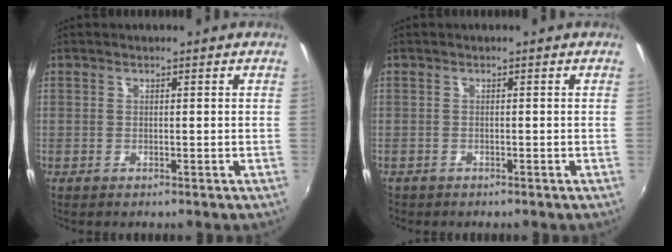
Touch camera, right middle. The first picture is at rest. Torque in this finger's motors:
{"motor_torque": [-0.02, 0.02, -0.03, -0.01]}